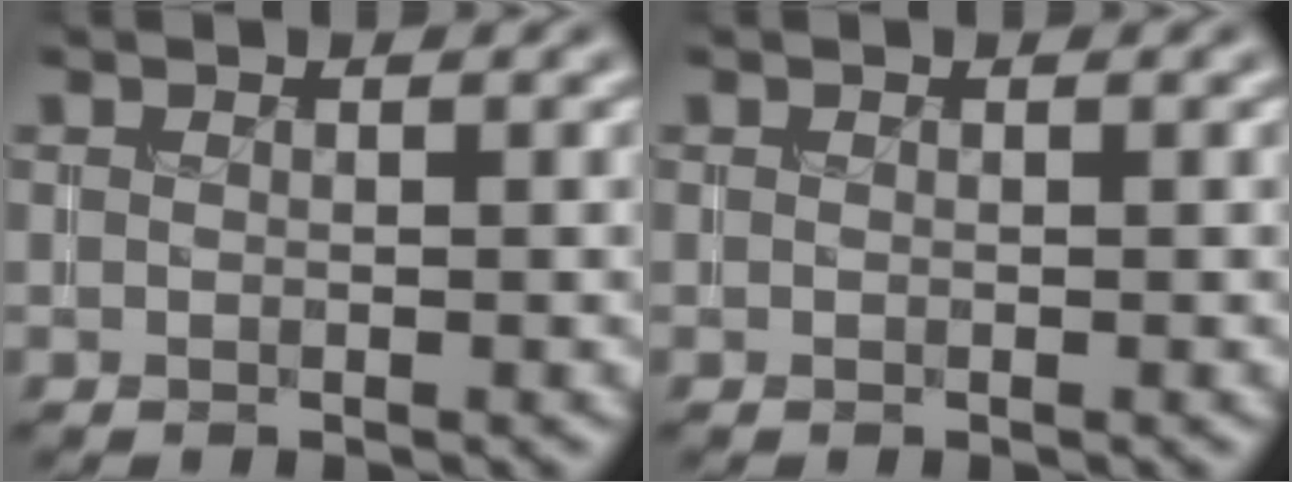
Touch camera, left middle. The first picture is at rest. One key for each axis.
{"total": 0.0}